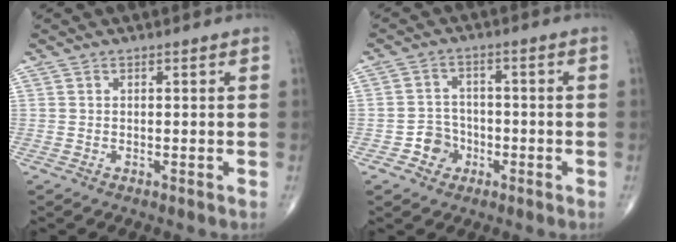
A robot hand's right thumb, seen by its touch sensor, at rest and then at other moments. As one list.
[{"total": 4.7, "force": [-2.1, 4.1, 1.0], "torque": [0.013, 0.019, -0.038]}]